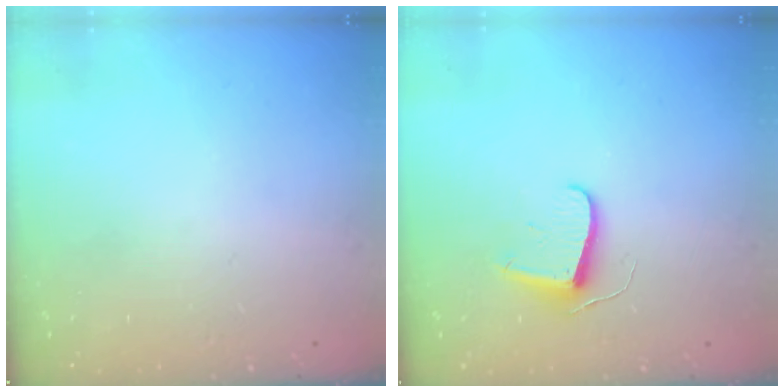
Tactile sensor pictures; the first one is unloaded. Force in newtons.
{"total": 7.1, "press": 7.1, "slide": 0.5}